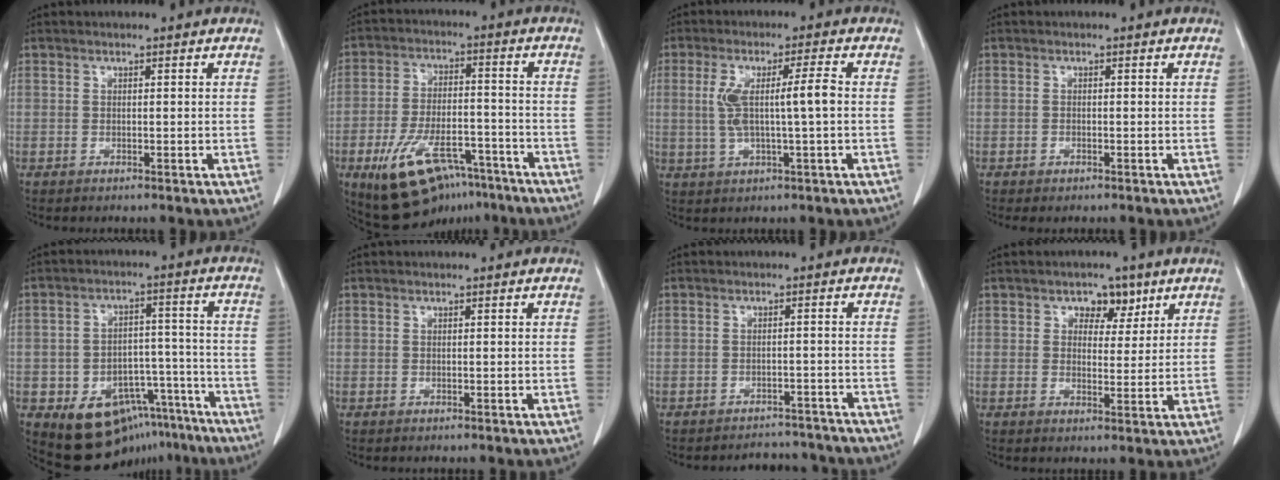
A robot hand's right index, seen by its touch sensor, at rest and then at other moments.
{"total": 15.2, "force": [-9.2, 7.0, 9.8], "torque": [-0.176, 0.008, -0.143]}
{"total": 7.0, "force": [0.2, 0.4, 7.0], "torque": [-0.139, 0.012, 0.007]}
{"total": 0.7, "force": [-0.5, 0.3, 0.5], "torque": [-0.011, -0.001, -0.004]}
{"total": 14.1, "force": [-8.7, 9.4, 5.9], "torque": [-0.064, 0.057, -0.118]}
{"total": 0.0}
{"total": 8.8, "force": [-8.5, 2.1, 0.8], "torque": [-0.009, 0.010, -0.093]}
{"total": 4.4, "force": [2.3, 3.0, 2.2], "torque": [-0.023, 0.008, 0.034]}